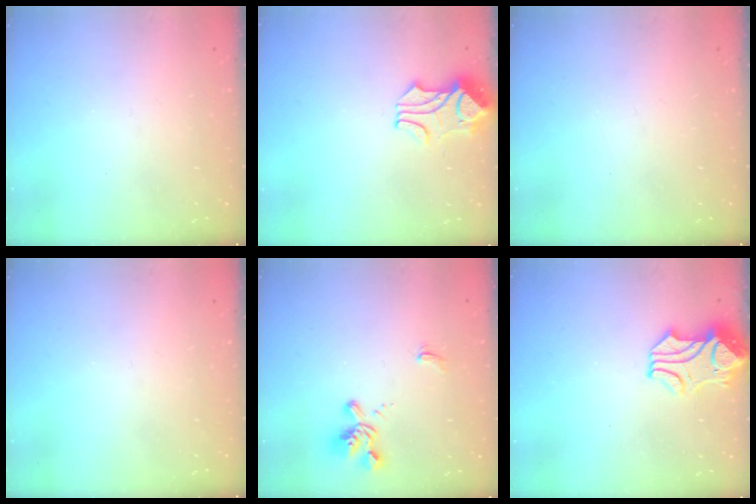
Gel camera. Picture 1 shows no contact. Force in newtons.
{"total": 1.7, "press": 1.3, "slide": 1.2}
{"total": 0.0}
{"total": 0.0}
{"total": 1.6, "press": 1.1, "slide": 1.2}
{"total": 1.6, "press": 1.4, "slide": 0.9}